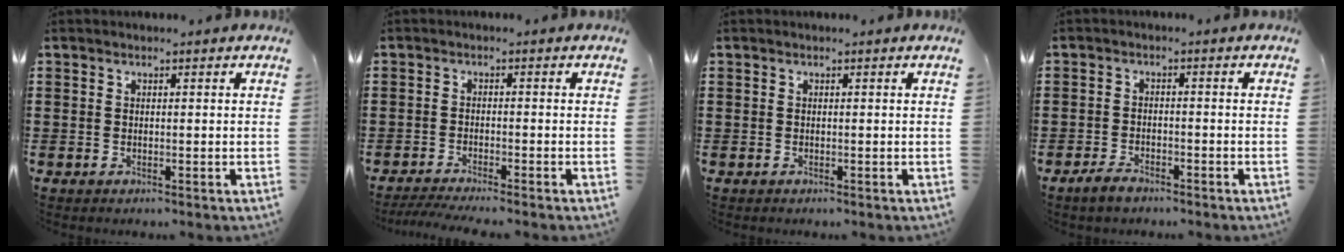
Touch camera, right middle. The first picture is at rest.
{"total": 2.4, "force": [-2.2, -0.1, 1.0], "torque": [-0.021, -0.003, -0.046]}
{"total": 0.0}
{"total": 2.3, "force": [-1.9, 0.8, 1.0], "torque": [-0.026, 0.002, -0.040]}